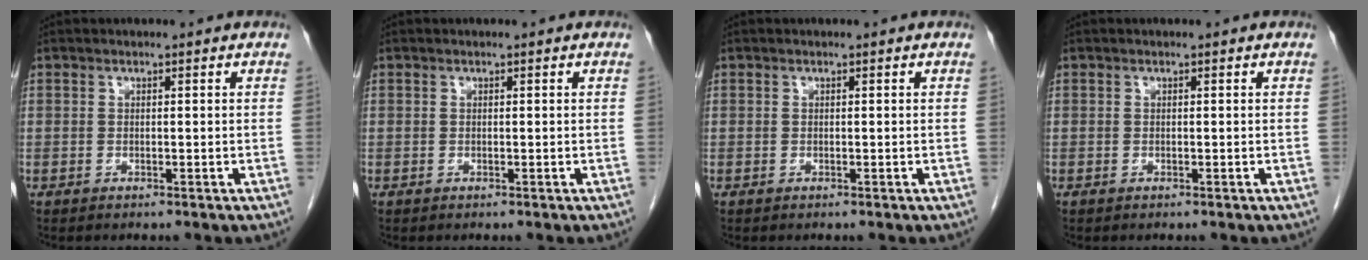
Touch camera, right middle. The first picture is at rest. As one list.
[{"total": 0.0}, {"total": 0.0}, {"total": 0.0}]